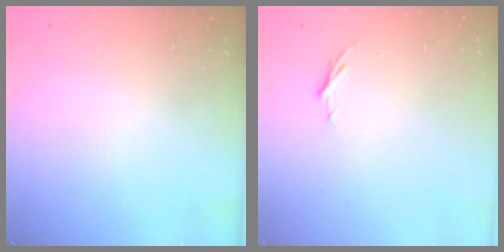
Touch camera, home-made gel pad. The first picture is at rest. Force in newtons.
{"total": 3.2, "press": 3.2, "slide": 0.3}